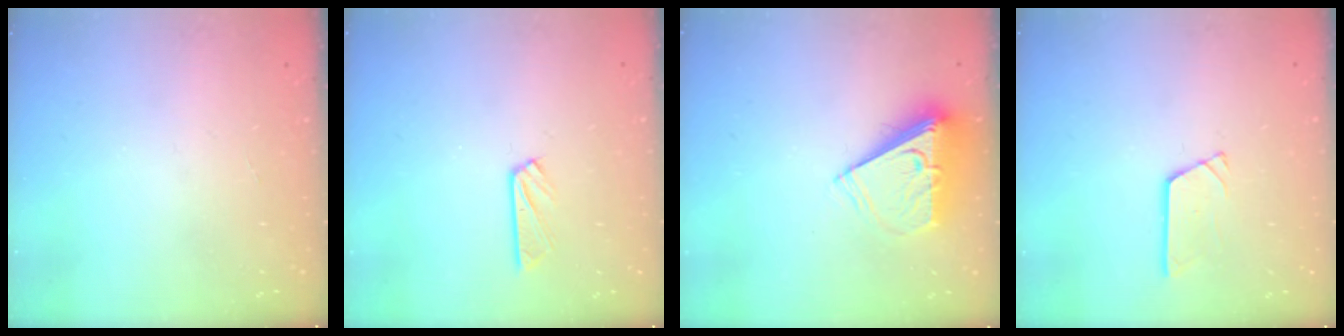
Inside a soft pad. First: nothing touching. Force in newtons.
{"total": 4.3, "press": 4.2, "slide": 0.5}
{"total": 7.1, "press": 7.0, "slide": 1.0}
{"total": 3.0, "press": 3.0, "slide": 0.3}